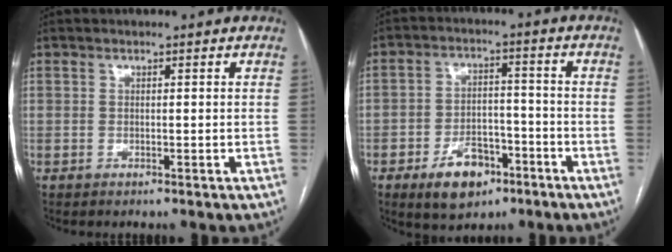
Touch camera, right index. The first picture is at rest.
{"total": 8.5, "force": [-4.7, 5.2, 4.8], "torque": [-0.080, 0.010, -0.070]}